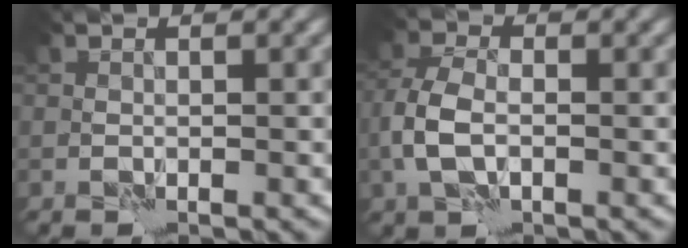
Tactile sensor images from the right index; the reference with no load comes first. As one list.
[{"total": 3.5, "force": [-0.6, 2.0, 2.8], "torque": [-0.067, 0.001, -0.020]}]